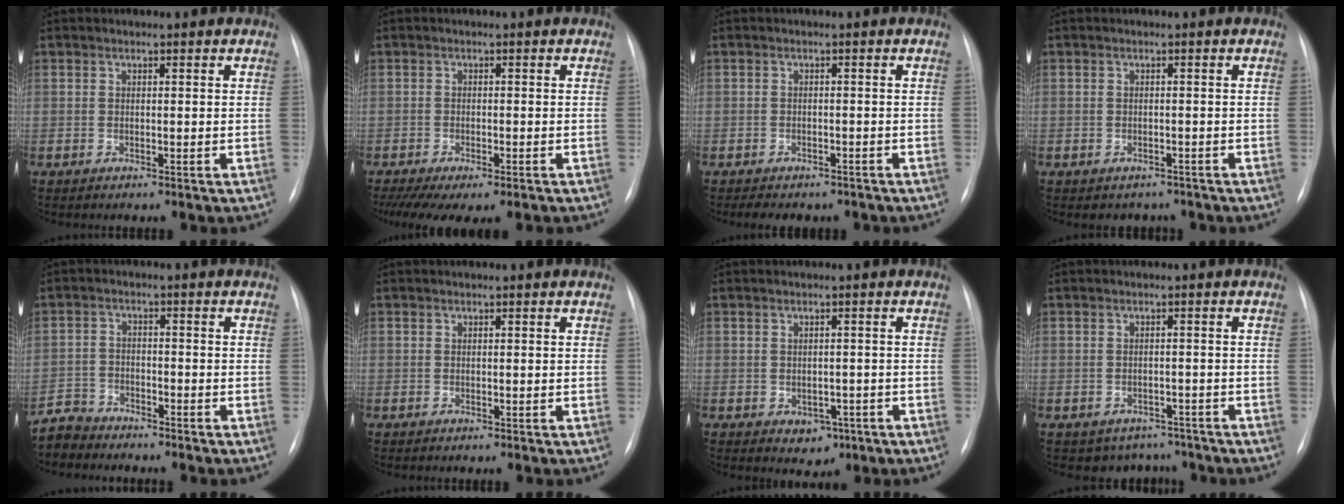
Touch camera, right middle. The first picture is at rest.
{"total": 10.3, "force": [-7.7, 3.1, 6.0], "torque": [-0.097, -0.004, -0.110]}
{"total": 6.3, "force": [-5.1, 3.1, 1.9], "torque": [-0.024, 0.008, -0.059]}
{"total": 2.8, "force": [-2.1, 1.8, 0.0], "torque": [-0.002, 0.012, -0.026]}
{"total": 4.3, "force": [-4.0, 1.1, -0.8], "torque": [0.019, -0.008, -0.080]}
{"total": 0.0}
{"total": 3.3, "force": [-1.4, 2.5, 1.6], "torque": [-0.015, 0.005, -0.007]}
{"total": 5.2, "force": [-4.1, 3.1, 0.2], "torque": [0.009, 0.016, -0.049]}